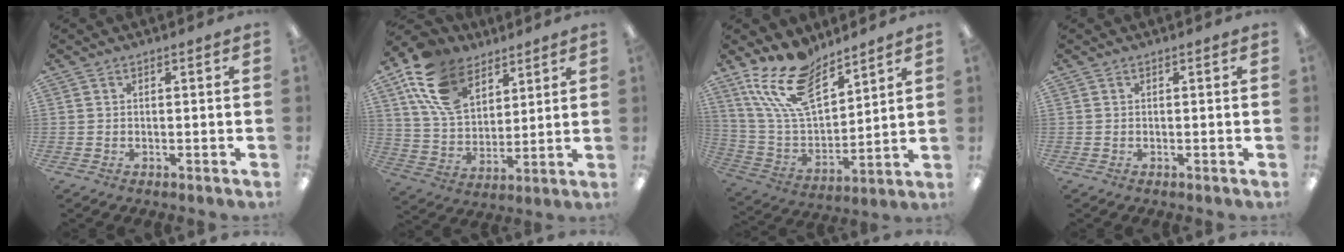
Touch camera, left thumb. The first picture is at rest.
{"total": 16.4, "force": [9.8, 10.3, 8.2], "torque": [-0.176, -0.034, 0.189]}
{"total": 17.8, "force": [12.5, 8.5, 9.4], "torque": [-0.201, -0.062, 0.230]}
{"total": 0.0}